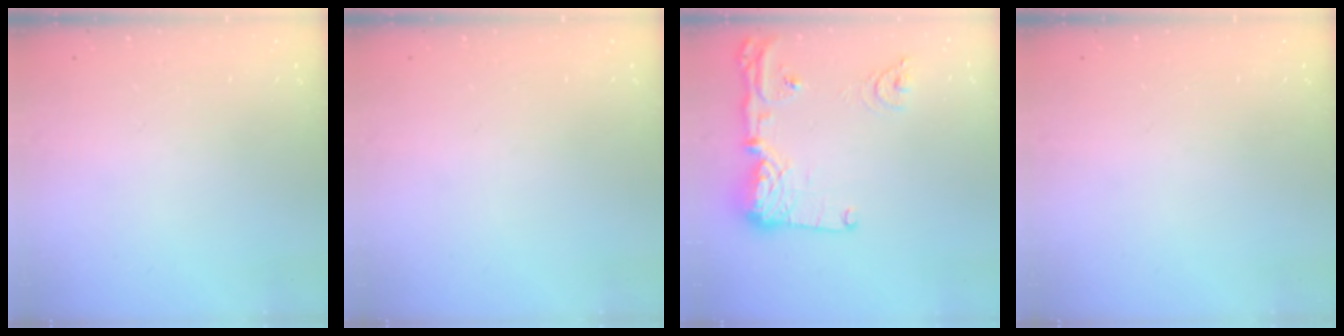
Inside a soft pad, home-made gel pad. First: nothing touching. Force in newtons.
{"total": 0.0}
{"total": 16.7, "press": 16.6, "slide": 1.9}
{"total": 0.0}